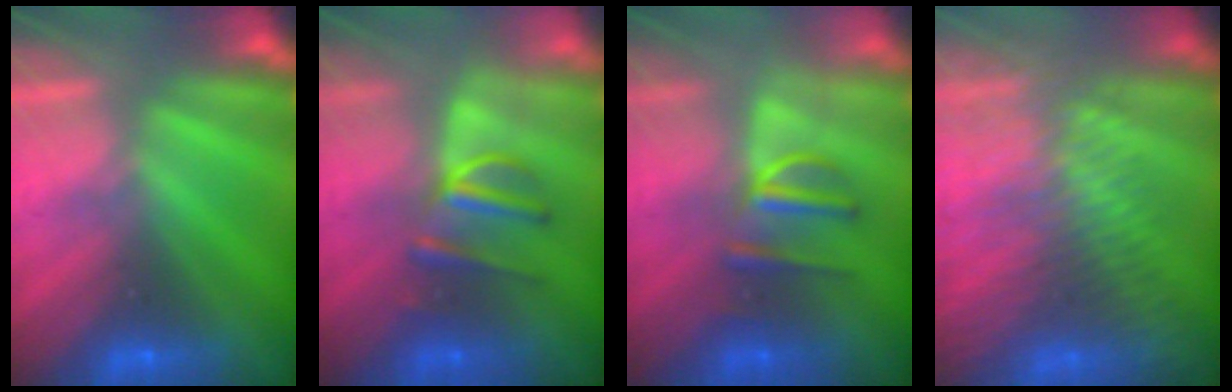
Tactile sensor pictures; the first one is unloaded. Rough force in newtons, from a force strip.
{"total": 2.9}
{"total": 2.9}
{"total": 9.1}